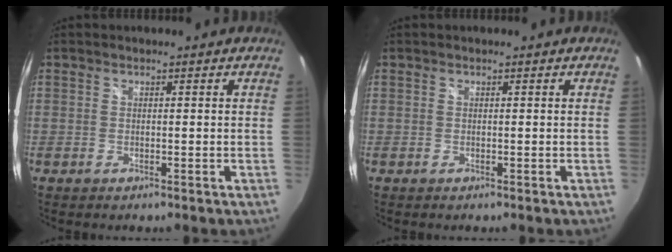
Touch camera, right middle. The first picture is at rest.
{"total": 0.0}